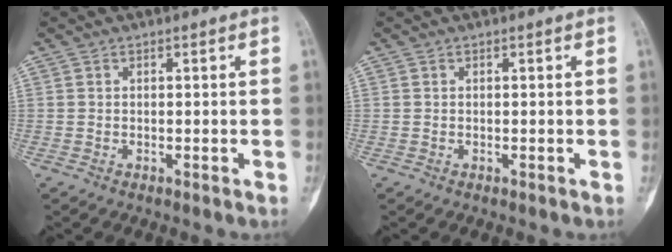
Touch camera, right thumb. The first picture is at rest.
{"total": 0.0}